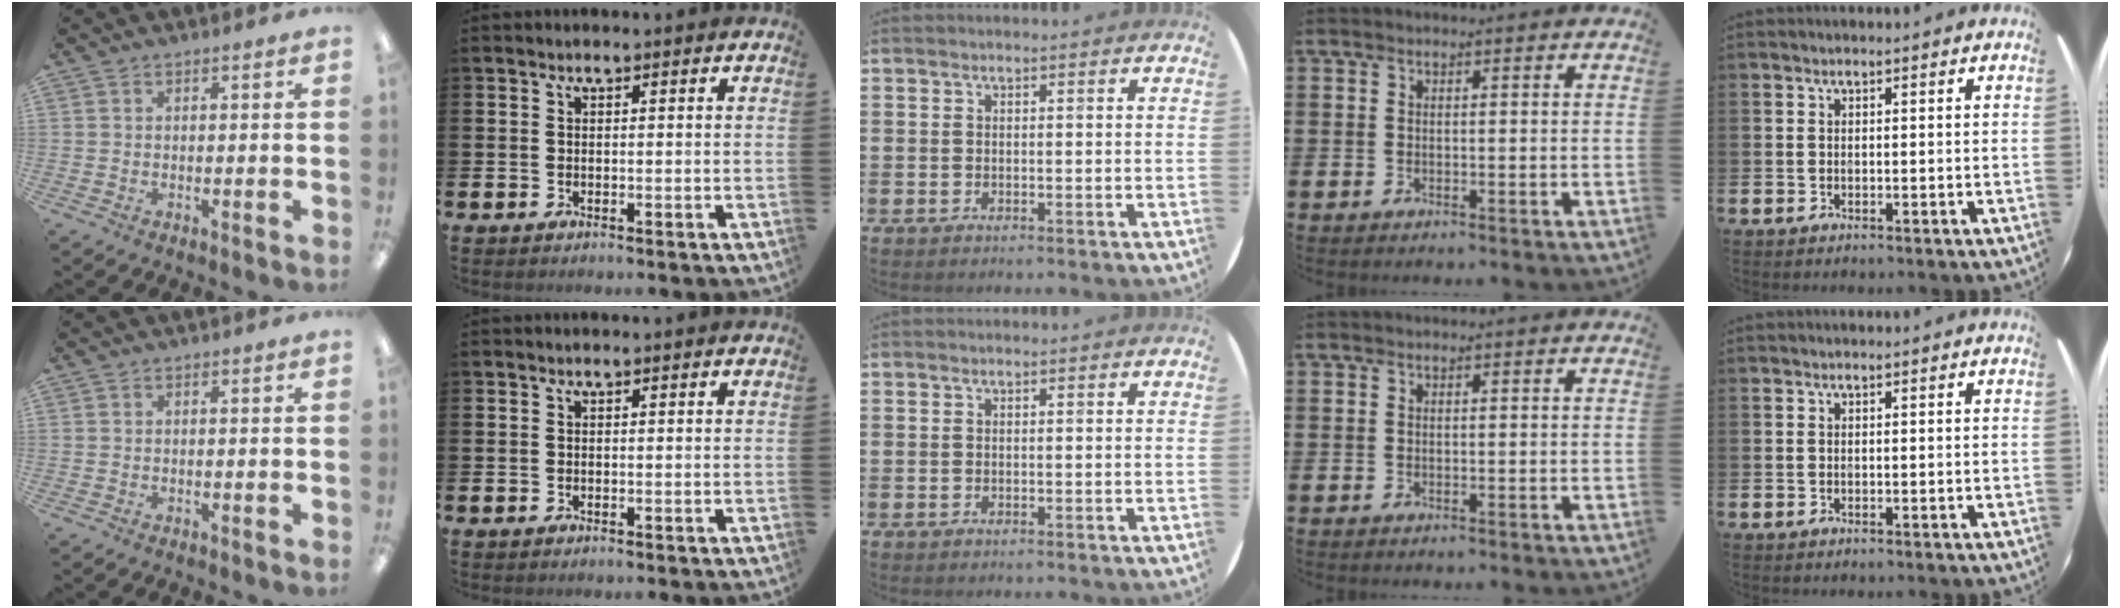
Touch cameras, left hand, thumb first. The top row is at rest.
{}